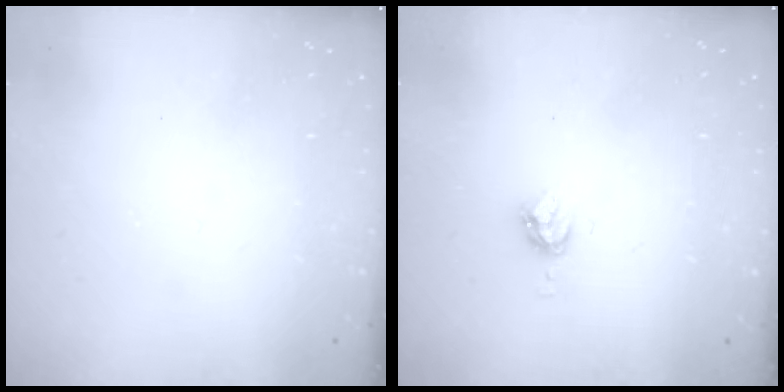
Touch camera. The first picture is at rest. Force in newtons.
{"total": 4.5, "press": 4.5, "slide": 0.0}